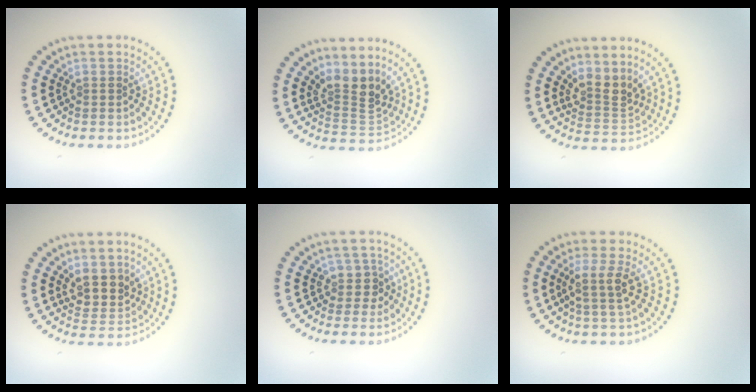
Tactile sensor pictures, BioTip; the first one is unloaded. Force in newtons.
{"total": 3.3, "press": 2.3, "slide": 2.4}
{"total": 2.8, "press": 2.0, "slide": 2.0}
{"total": 2.9, "press": 2.5, "slide": 1.6}
{"total": 2.0, "press": 1.5, "slide": 1.3}
{"total": 2.4, "press": 1.8, "slide": 1.5}